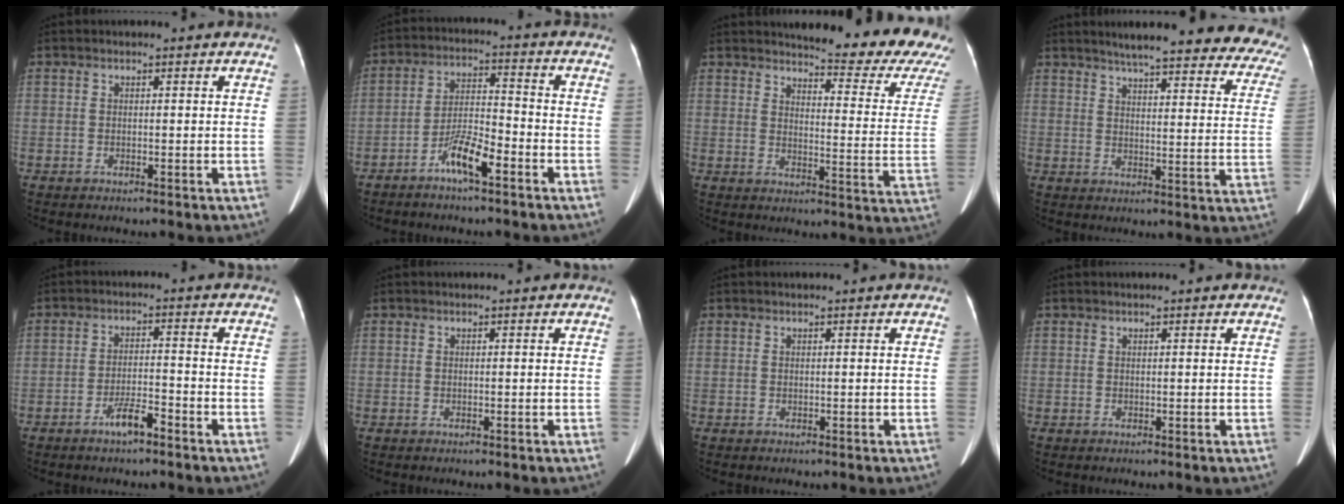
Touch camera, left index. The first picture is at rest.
{"total": 6.3, "force": [-4.2, 1.0, 4.5], "torque": [-0.095, 0.007, -0.079]}
{"total": 17.1, "force": [15.7, 1.0, 6.9], "torque": [-0.086, -0.095, 0.171]}
{"total": 24.5, "force": [20.9, 3.8, 12.4], "torque": [-0.149, -0.042, 0.232]}
{"total": 4.1, "force": [-2.9, 0.6, 2.8], "torque": [-0.054, -0.001, -0.053]}
{"total": 0.0}
{"total": 0.0}
{"total": 0.7, "force": [0.6, 0.0, 0.3], "torque": [-0.007, 0.009, 0.011]}